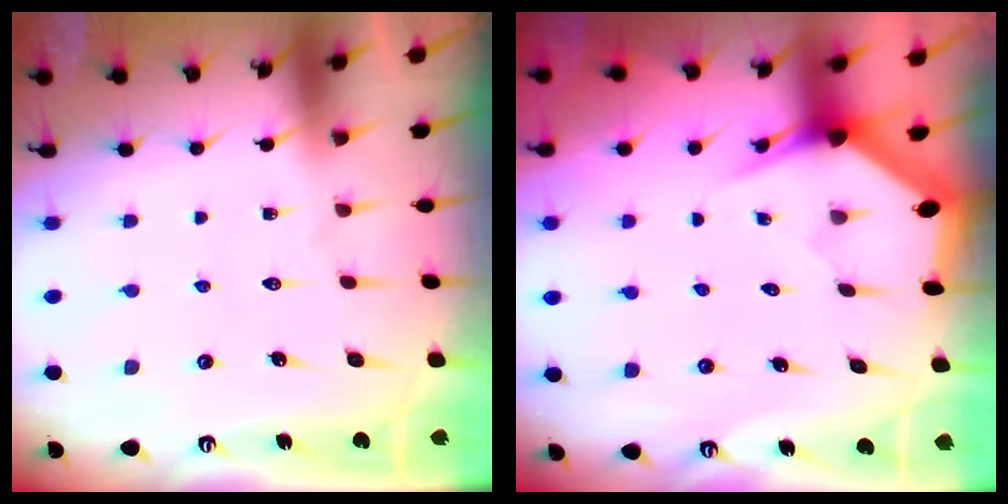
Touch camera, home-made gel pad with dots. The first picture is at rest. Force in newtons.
{"total": 3.2, "press": 3.2, "slide": 0.1}